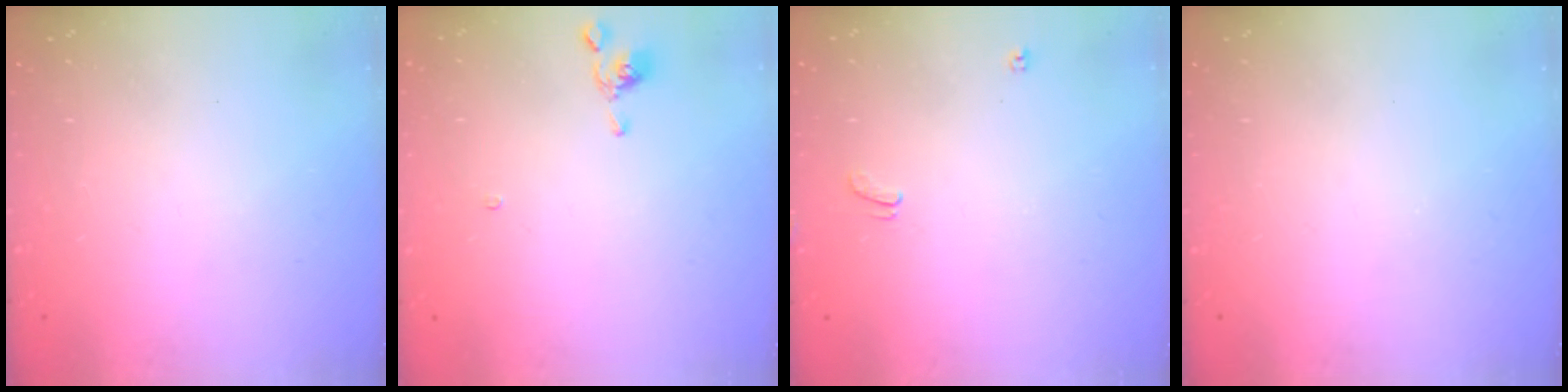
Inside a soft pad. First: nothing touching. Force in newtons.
{"total": 1.1, "press": 1.1, "slide": 0.3}
{"total": 2.3, "press": 2.3, "slide": 0.4}
{"total": 0.0}